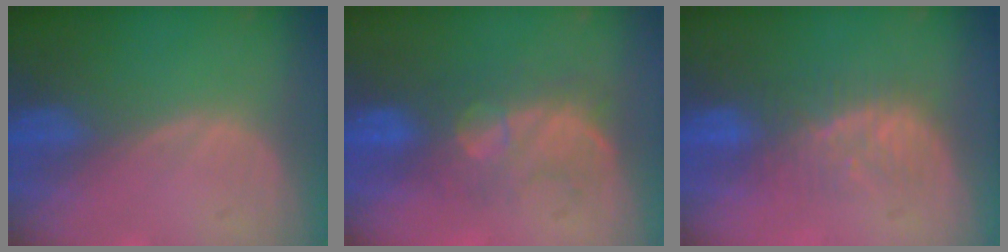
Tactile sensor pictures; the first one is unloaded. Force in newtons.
{"total": 8.2, "press": 7.7, "slide": 2.8}
{"total": 5.7, "press": 5.5, "slide": 1.4}